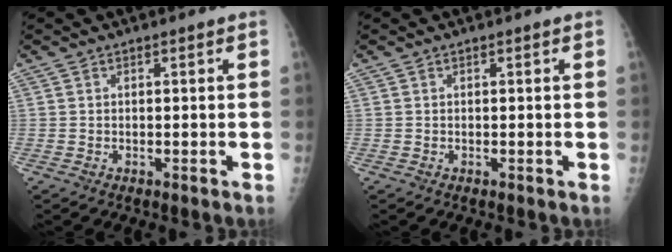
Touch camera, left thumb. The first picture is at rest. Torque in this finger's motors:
{"motor_torque": [-0.07, -0.03, -0.03, -0.01, 0.00]}